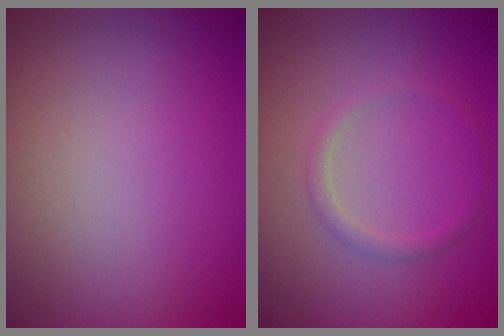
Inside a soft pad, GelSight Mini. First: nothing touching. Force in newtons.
{"total": 1.2, "press": 1.2, "slide": 0.1}